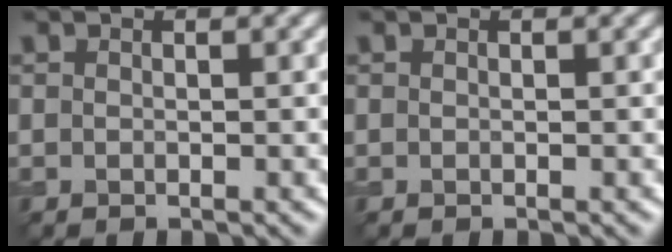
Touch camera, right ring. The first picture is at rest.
{"total": 0.0}